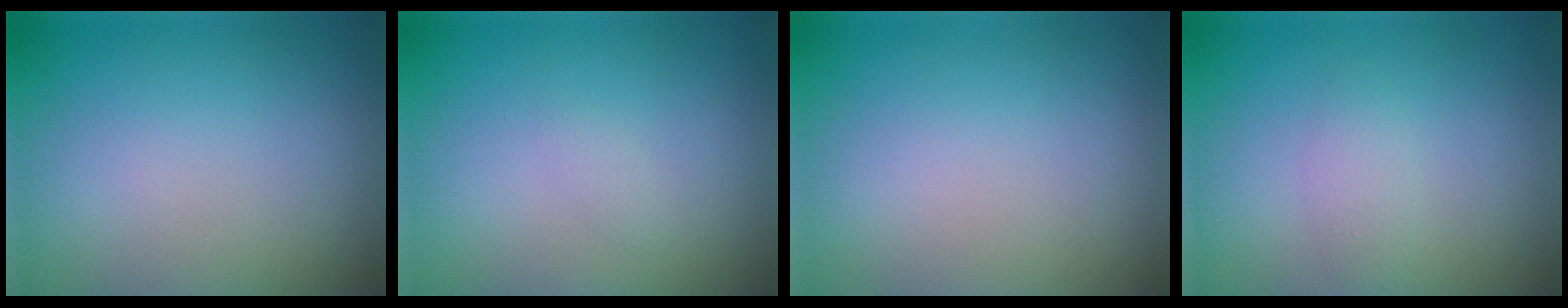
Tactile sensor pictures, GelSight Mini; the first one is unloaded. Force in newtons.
{"total": 0.6, "press": 0.6, "slide": 0.0}
{"total": 0.0}
{"total": 1.4, "press": 1.4, "slide": 0.0}